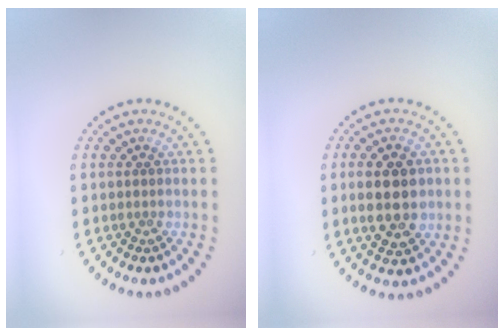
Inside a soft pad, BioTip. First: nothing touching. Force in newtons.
{"total": 5.4, "press": 5.4, "slide": 0.5}